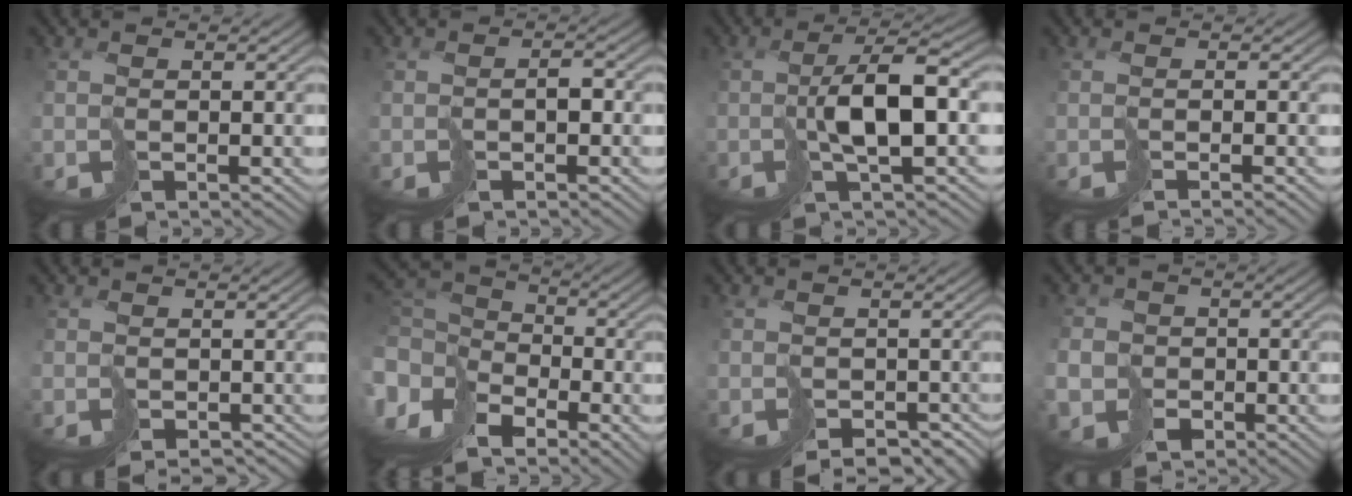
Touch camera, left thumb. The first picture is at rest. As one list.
[{"total": 1.3, "force": [-0.6, 0.6, 1.0], "torque": [-0.014, 0.003, -0.012]}, {"total": 4.9, "force": [0.5, 0.9, 4.8], "torque": [-0.085, 0.015, 0.011]}, {"total": 1.2, "force": [-0.9, -0.8, 0.0], "torque": [0.001, -0.002, -0.017]}, {"total": 1.3, "force": [0.0, 1.2, 0.6], "torque": [-0.009, -0.006, 0.001]}, {"total": 11.7, "force": [-4.9, 7.9, 7.0], "torque": [-0.202, -0.034, -0.078]}, {"total": 3.5, "force": [-2.0, 2.6, 1.2], "torque": [-0.009, -0.015, -0.012]}, {"total": 4.6, "force": [-1.8, 4.1, 1.1], "torque": [-0.020, -0.017, -0.051]}]